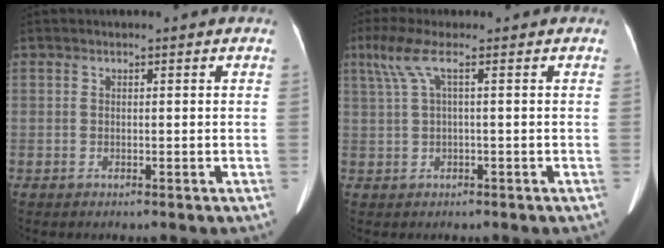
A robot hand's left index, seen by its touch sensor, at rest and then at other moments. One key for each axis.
{"total": 3.7, "fx": 1.4, "fy": -0.1, "fz": 3.4, "tx": -0.090, "ty": 0.026, "tz": 0.039}